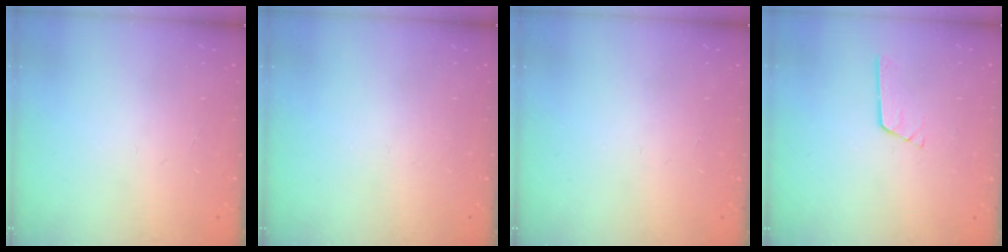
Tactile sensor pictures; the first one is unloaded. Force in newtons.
{"total": 0.0}
{"total": 0.0}
{"total": 2.3, "press": 2.3, "slide": 0.3}